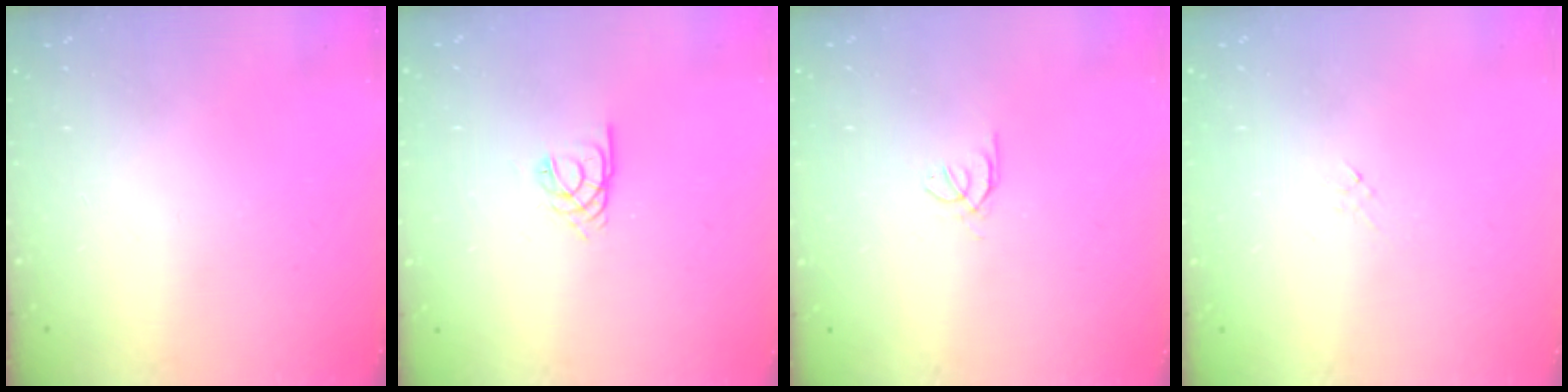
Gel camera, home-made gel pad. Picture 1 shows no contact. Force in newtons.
{"total": 3.2, "press": 3.2, "slide": 0.5}
{"total": 0.5, "press": 0.4, "slide": 0.3}
{"total": 0.0}